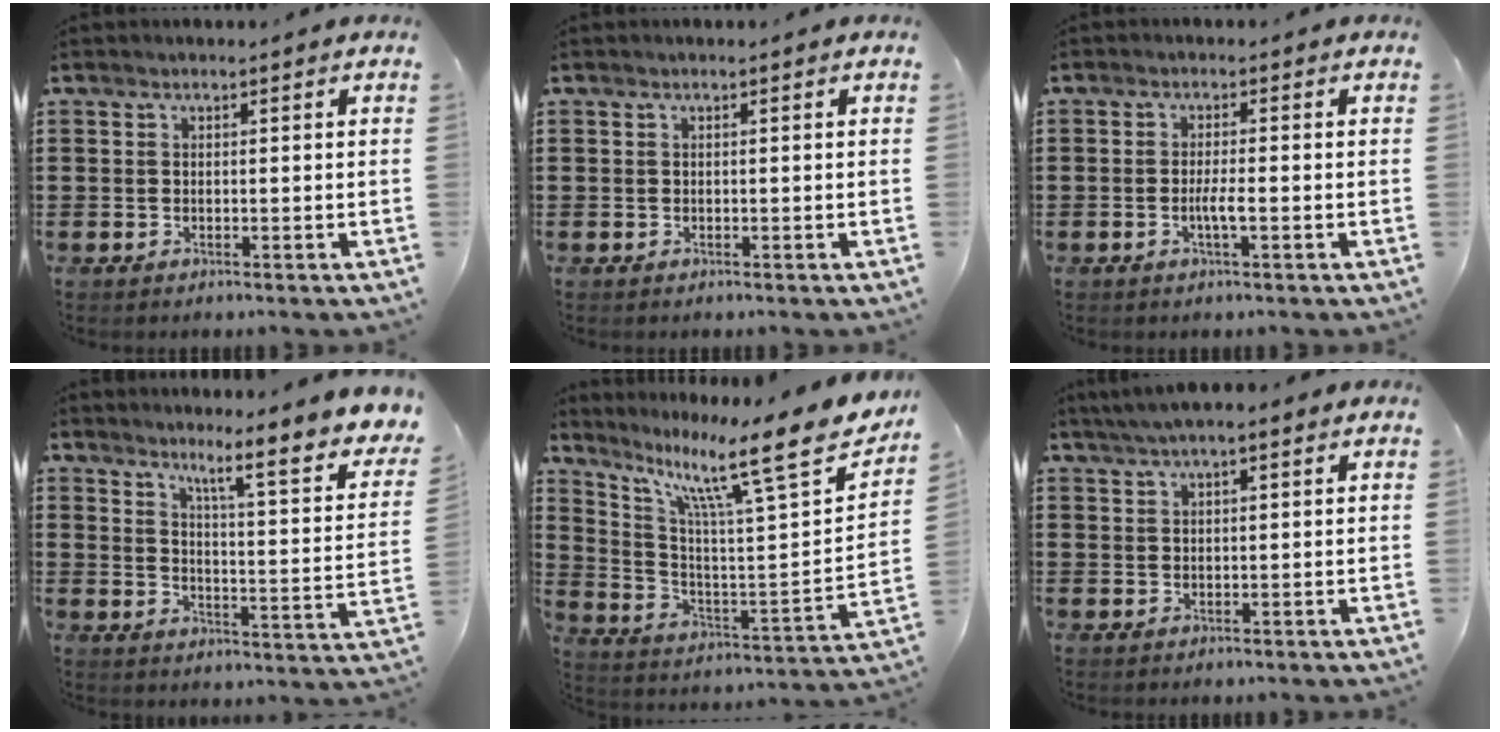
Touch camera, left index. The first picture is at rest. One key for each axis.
{"total": 0.0}
{"total": 2.7, "fx": -0.7, "fy": 0.3, "fz": 2.5, "tx": -0.052, "ty": -0.002, "tz": -0.015}
{"total": 6.5, "fx": 5.1, "fy": -0.9, "fz": 4.0, "tx": -0.074, "ty": -0.059, "tz": 0.070}
{"total": 14.3, "fx": 9.7, "fy": 1.4, "fz": 10.4, "tx": -0.190, "ty": -0.076, "tz": 0.141}
{"total": 2.7, "fx": 1.6, "fy": 0.4, "fz": 2.1, "tx": -0.042, "ty": 0.005, "tz": 0.029}